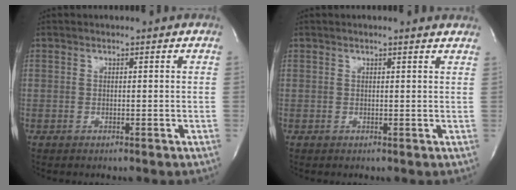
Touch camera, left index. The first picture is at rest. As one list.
[{"total": 3.1, "force": [2.8, 0.1, 1.3], "torque": [-0.024, 0.007, 0.022]}]